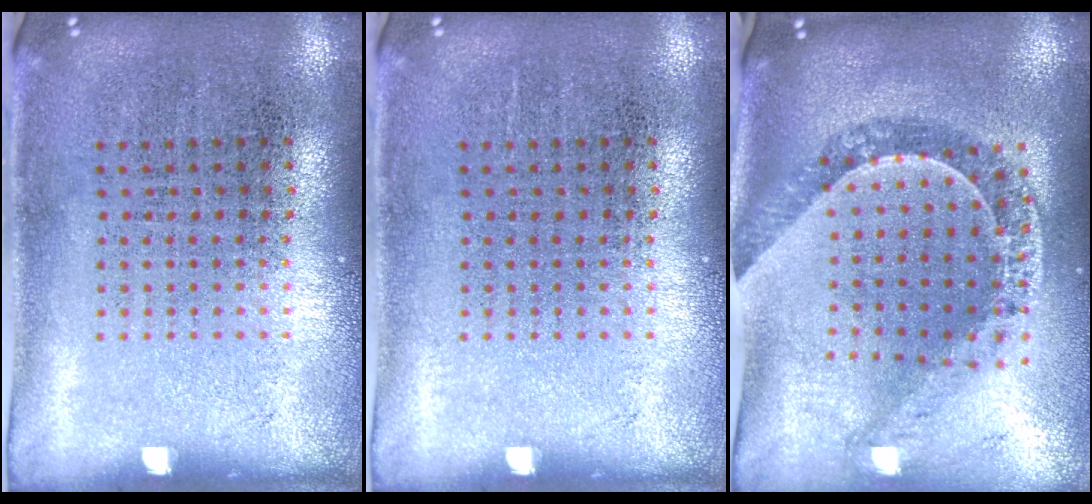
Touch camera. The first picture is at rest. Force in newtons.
{"total": 0.0}
{"total": 1.2, "press": 1.2, "slide": 0.4}